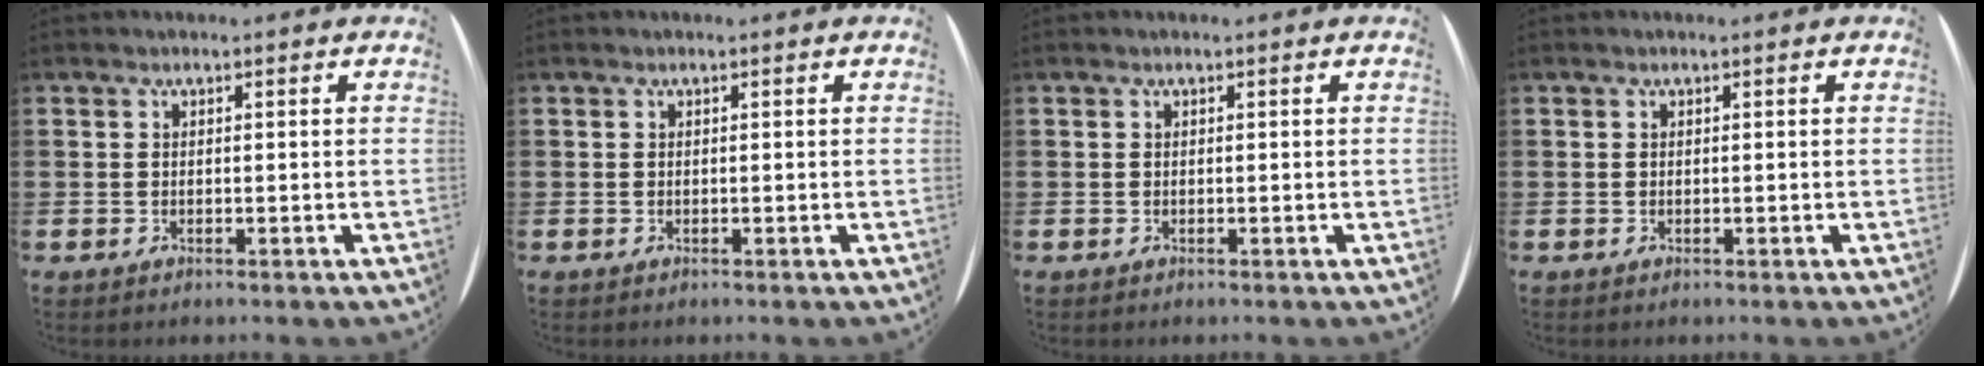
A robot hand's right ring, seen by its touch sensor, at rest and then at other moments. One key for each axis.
{"total": 0.0}
{"total": 0.0}
{"total": 0.0}